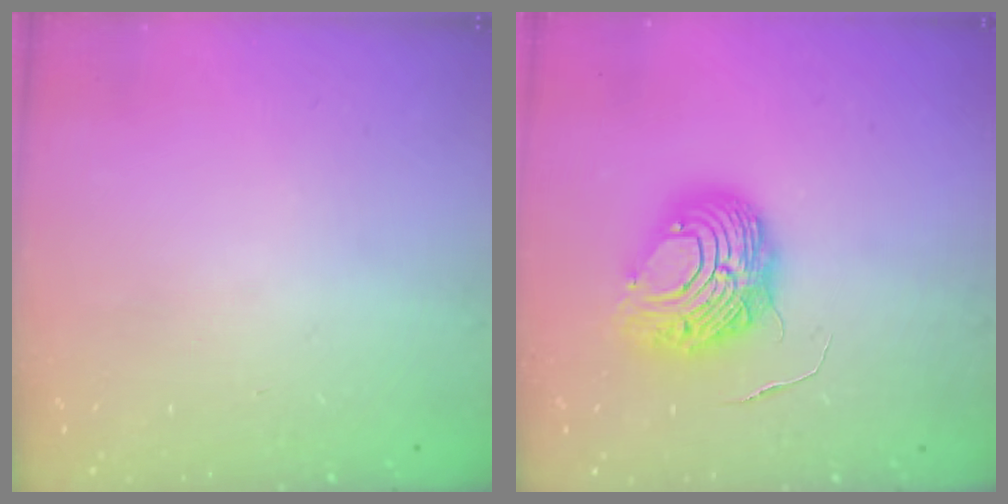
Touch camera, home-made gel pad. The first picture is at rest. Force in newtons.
{"total": 9.7, "press": 9.6, "slide": 1.1}